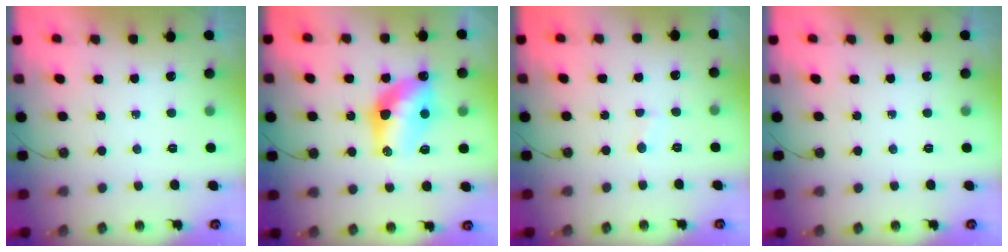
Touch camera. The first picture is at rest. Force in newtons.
{"total": 12.1, "press": 12.1, "slide": 0.9}
{"total": 1.7, "press": 1.6, "slide": 0.6}
{"total": 0.0}